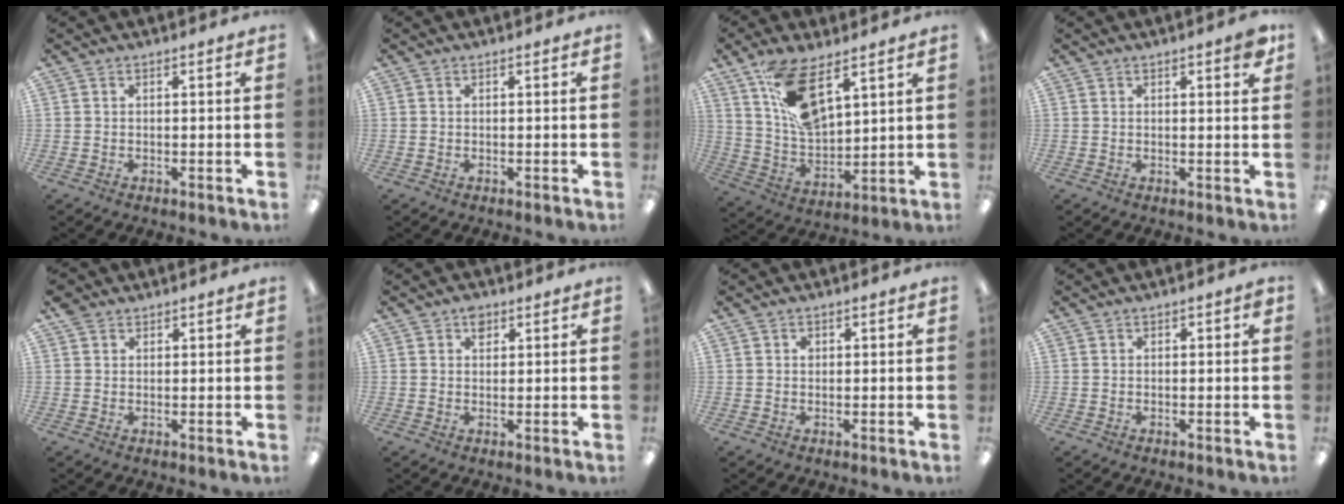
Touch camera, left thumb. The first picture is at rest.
{"total": 0.0}
{"total": 14.5, "force": [8.9, 6.3, 9.6], "torque": [-0.177, -0.031, 0.164]}
{"total": 2.9, "force": [1.8, 0.9, 2.0], "torque": [-0.017, -0.007, 0.026]}
{"total": 2.6, "force": [1.8, 1.8, 0.7], "torque": [-0.016, 0.003, 0.035]}
{"total": 2.6, "force": [1.5, 1.8, 1.2], "torque": [-0.009, -0.004, 0.024]}
{"total": 1.2, "force": [0.5, 1.0, 0.6], "torque": [-0.003, 0.003, 0.006]}
{"total": 1.2, "force": [0.4, 0.7, 0.9], "torque": [-0.018, 0.004, 0.006]}